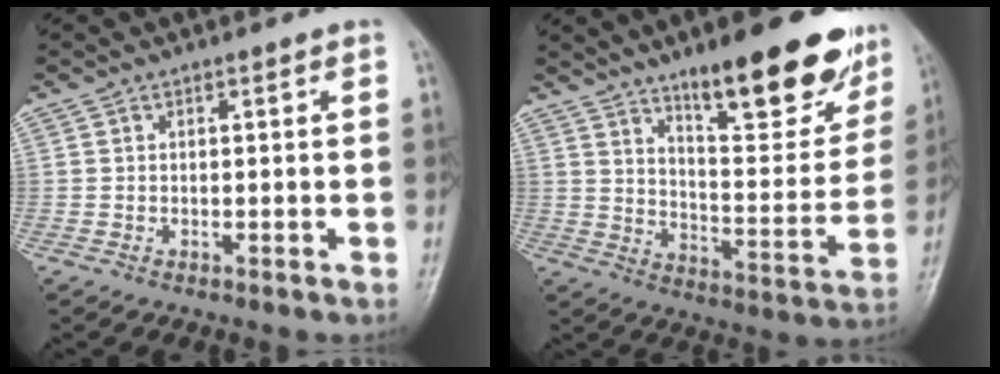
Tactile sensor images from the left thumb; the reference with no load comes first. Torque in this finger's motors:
{"motor_torque": [1.65, 1.15, 1.42, -1.35, 0.28]}